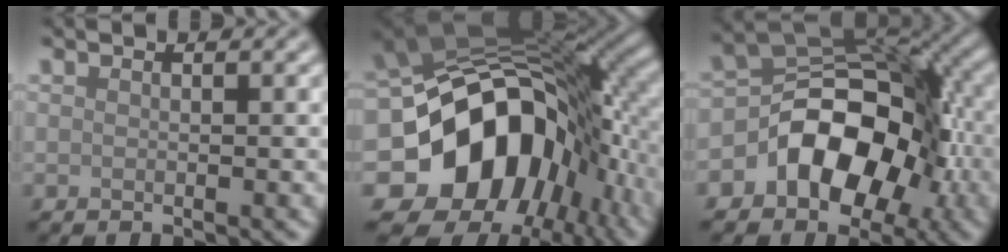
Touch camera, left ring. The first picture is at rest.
{"total": 17.4, "force": [-4.3, 12.8, 11.0], "torque": [-0.183, -0.018, -0.066]}
{"total": 10.2, "force": [-3.5, 6.9, 6.7], "torque": [-0.099, 0.006, -0.064]}